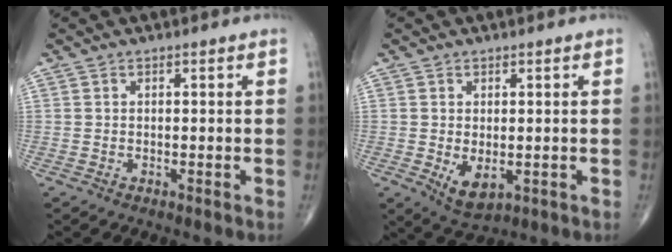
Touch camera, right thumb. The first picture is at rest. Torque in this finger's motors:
{"motor_torque": [-0.45, 0.52, -0.03, -0.06, 0.10]}